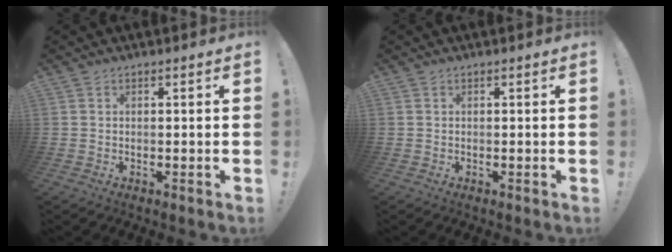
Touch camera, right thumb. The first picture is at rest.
{"total": 0.0}